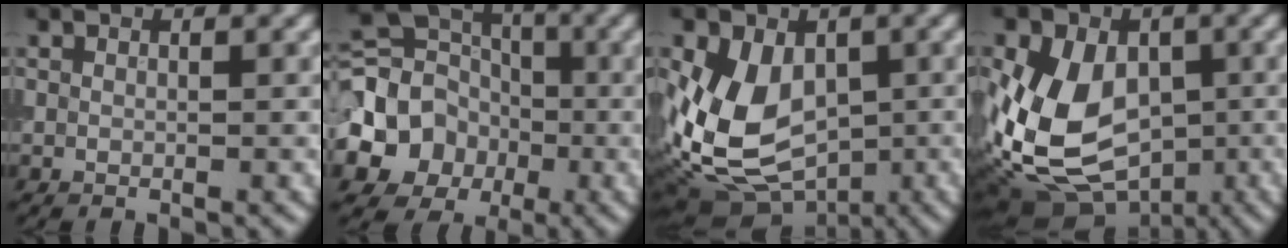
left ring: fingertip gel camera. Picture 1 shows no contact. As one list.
[{"total": 11.9, "force": [-2.6, 10.7, 4.6], "torque": [-0.104, -0.004, -0.072]}, {"total": 9.7, "force": [-1.1, 6.9, 6.7], "torque": [-0.134, -0.016, -0.020]}, {"total": 12.8, "force": [-2.0, 9.4, 8.5], "torque": [-0.153, -0.010, -0.027]}]